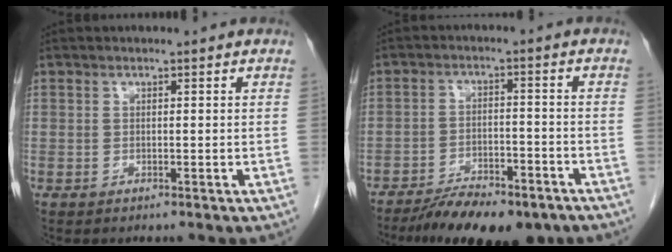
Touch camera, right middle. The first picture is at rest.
{"total": 12.0, "force": [-9.4, 3.7, 6.5], "torque": [-0.093, -0.007, -0.144]}